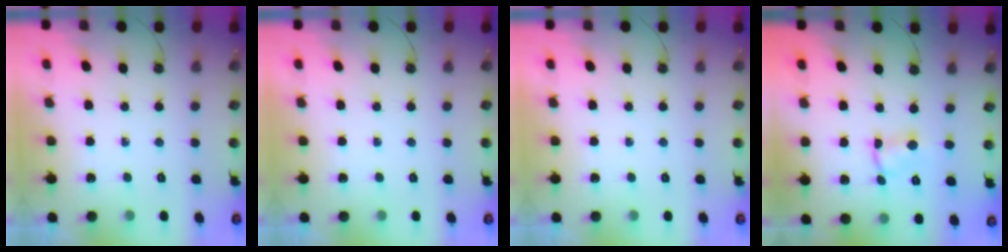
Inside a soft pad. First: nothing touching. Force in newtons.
{"total": 0.0}
{"total": 0.0}
{"total": 1.4, "press": 1.4, "slide": 0.1}